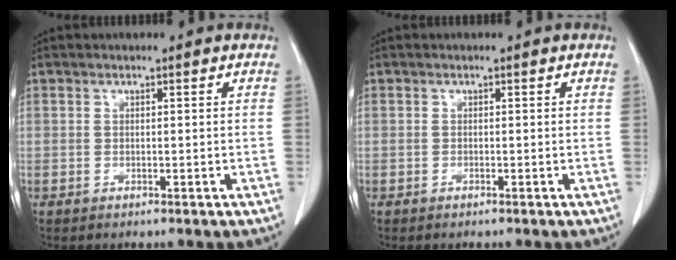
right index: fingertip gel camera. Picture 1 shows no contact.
{"total": 0.0}